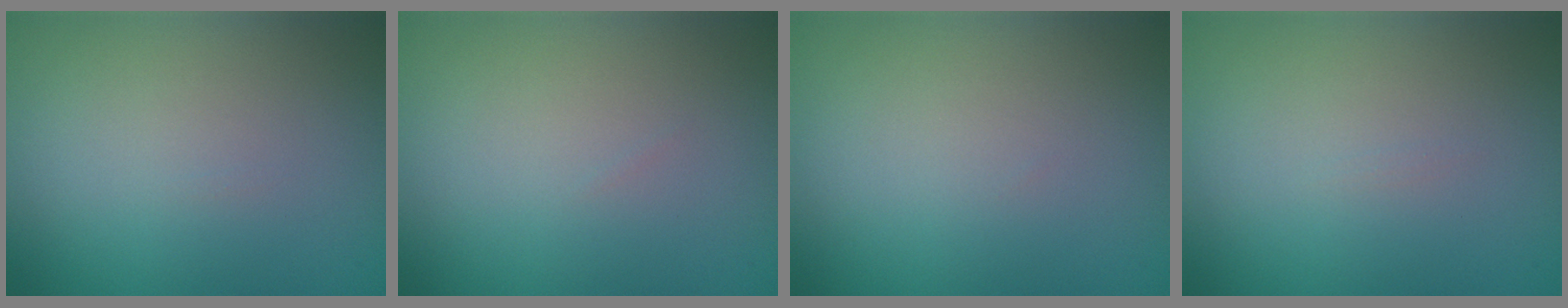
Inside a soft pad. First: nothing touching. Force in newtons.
{"total": 0.0}
{"total": 0.0}
{"total": 0.0}